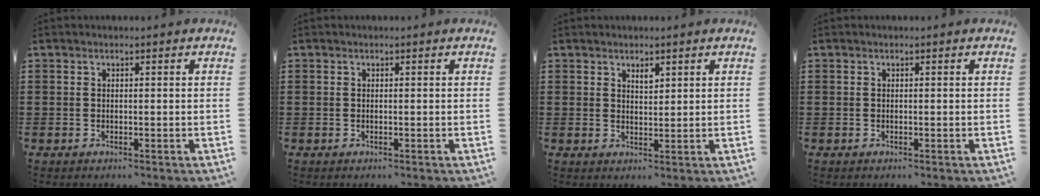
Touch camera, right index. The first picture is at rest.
{"total": 0.0}
{"total": 1.7, "force": [1.3, 0.7, 0.9], "torque": [-0.011, 0.000, 0.022]}
{"total": 0.0}